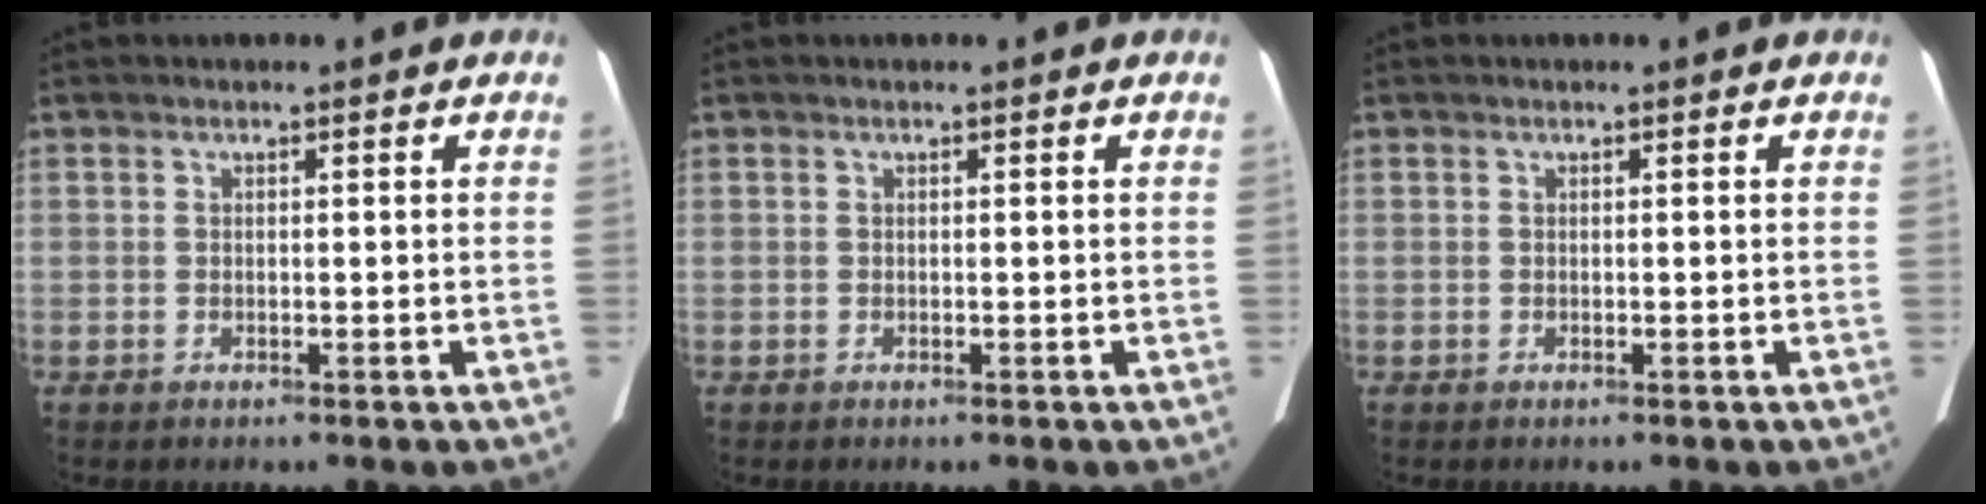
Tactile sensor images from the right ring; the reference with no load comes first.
{"total": 0.0}
{"total": 0.0}